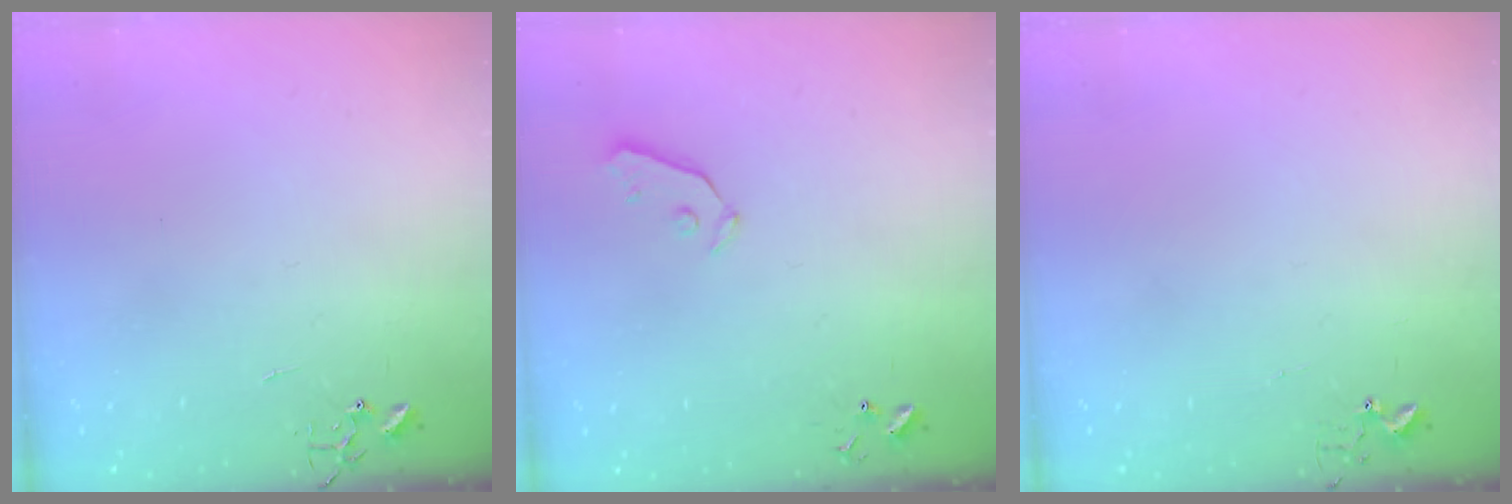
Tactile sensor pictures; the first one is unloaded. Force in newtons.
{"total": 3.2, "press": 3.2, "slide": 0.4}
{"total": 4.2, "press": 4.2, "slide": 0.4}